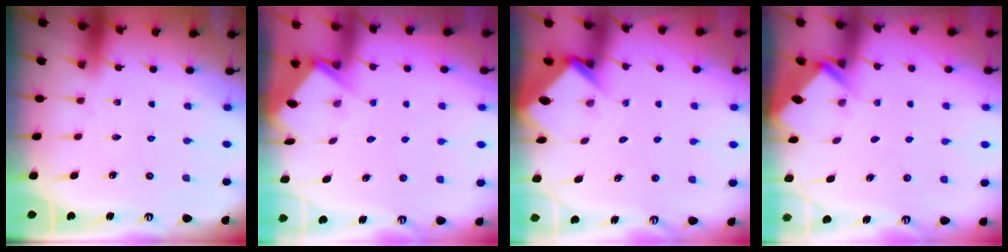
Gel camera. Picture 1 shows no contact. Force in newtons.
{"total": 3.9, "press": 3.9, "slide": 0.4}
{"total": 3.4, "press": 3.4, "slide": 0.2}
{"total": 2.6, "press": 2.6, "slide": 0.2}